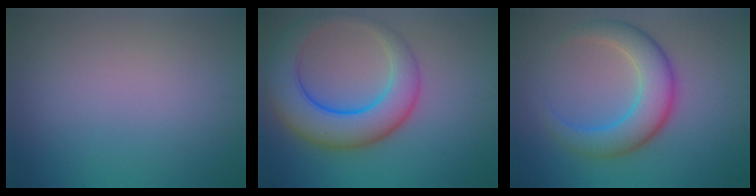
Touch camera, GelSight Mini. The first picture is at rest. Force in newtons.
{"total": 8.1, "press": 8.0, "slide": 0.5}
{"total": 5.9, "press": 5.9, "slide": 0.2}